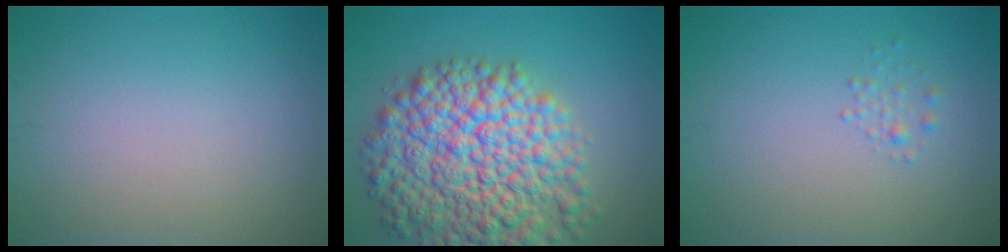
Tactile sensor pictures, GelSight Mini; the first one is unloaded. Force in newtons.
{"total": 12.1, "press": 12.1, "slide": 0.6}
{"total": 0.9, "press": 0.9, "slide": 0.1}